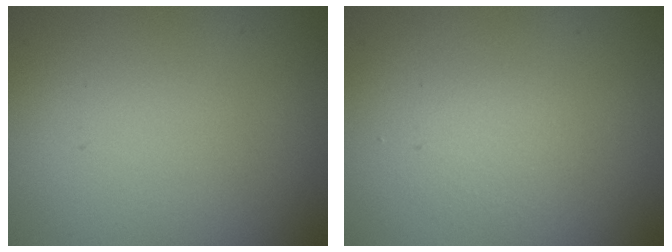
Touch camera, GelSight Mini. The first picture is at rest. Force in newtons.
{"total": 1.3, "press": 1.3, "slide": 0.1}